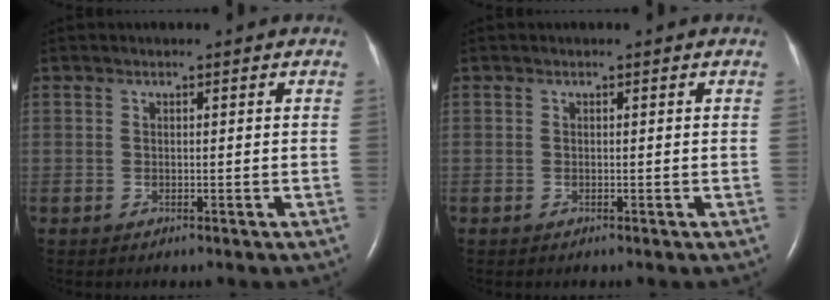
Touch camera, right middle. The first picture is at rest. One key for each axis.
{"total": 0.0}